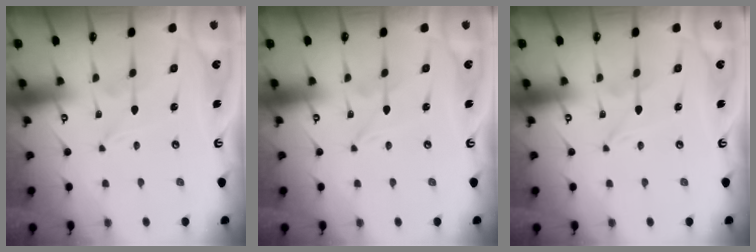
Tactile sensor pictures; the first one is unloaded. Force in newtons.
{"total": 0.0}
{"total": 0.0}